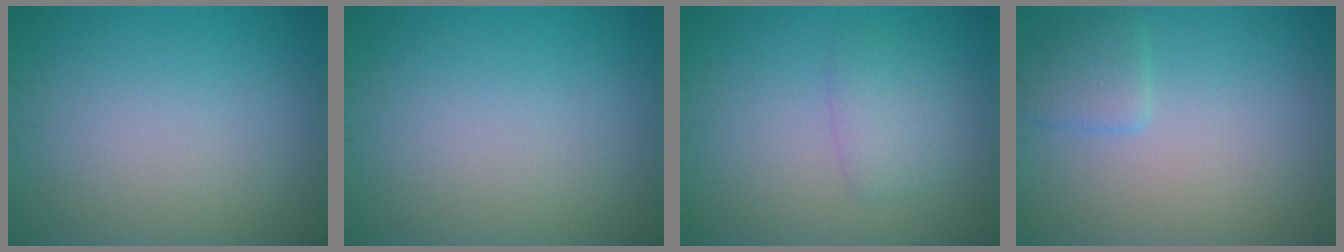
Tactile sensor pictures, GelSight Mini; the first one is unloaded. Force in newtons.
{"total": 0.0}
{"total": 2.3, "press": 2.3, "slide": 0.1}
{"total": 1.9, "press": 1.9, "slide": 0.1}